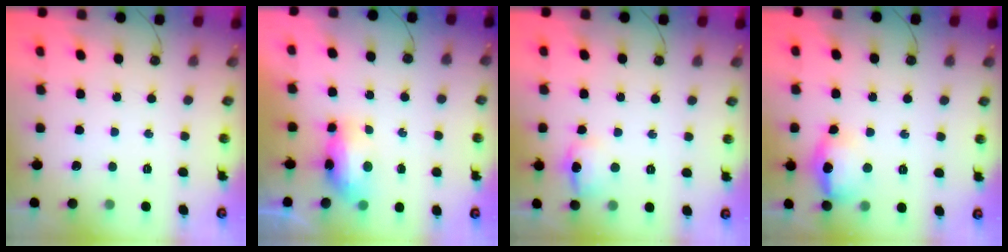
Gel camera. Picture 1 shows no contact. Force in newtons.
{"total": 15.0, "press": 9.9, "slide": 11.3}
{"total": 9.5, "press": 9.4, "slide": 0.8}
{"total": 13.1, "press": 13.1, "slide": 1.0}